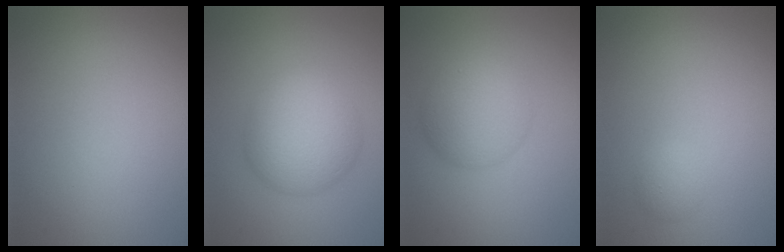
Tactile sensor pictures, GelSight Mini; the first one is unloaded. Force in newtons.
{"total": 6.3, "press": 6.3, "slide": 0.1}
{"total": 4.7, "press": 4.7, "slide": 0.1}
{"total": 1.1, "press": 1.1, "slide": 0.1}